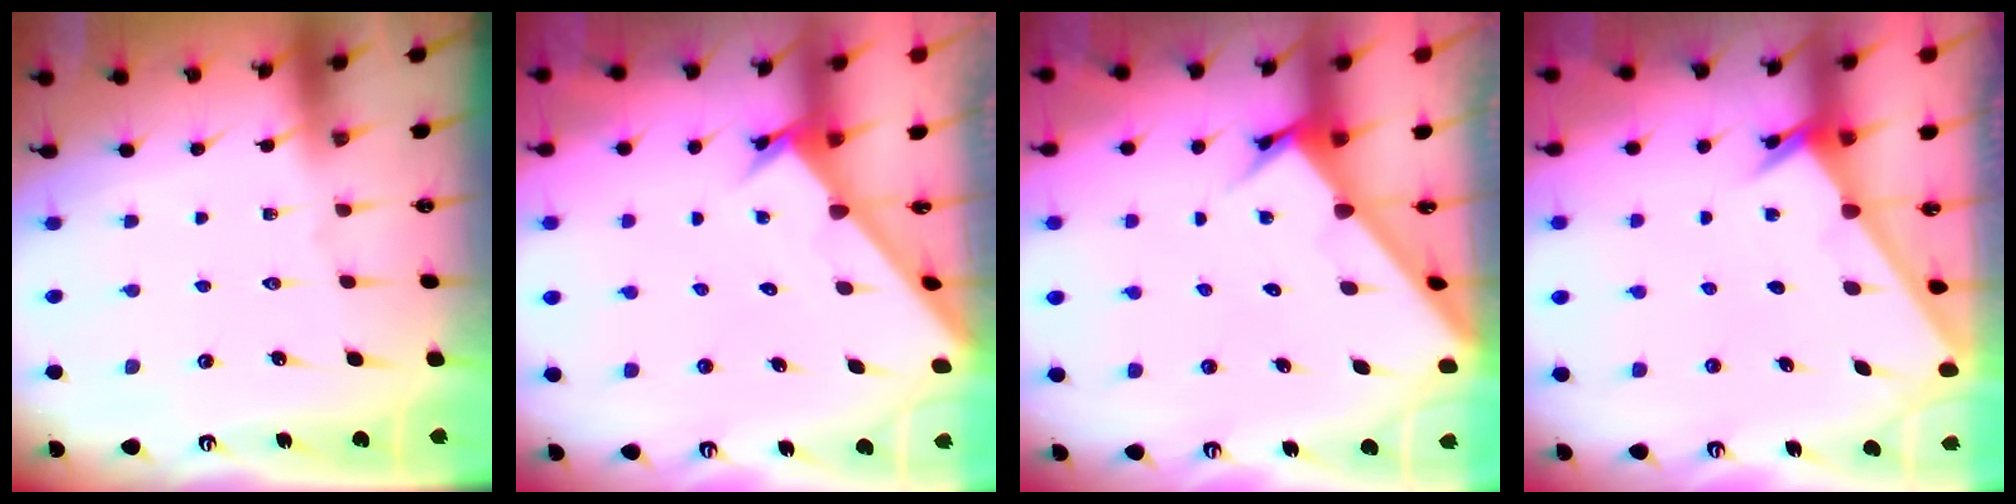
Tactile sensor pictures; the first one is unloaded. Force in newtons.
{"total": 2.7, "press": 2.6, "slide": 0.2}
{"total": 3.2, "press": 3.2, "slide": 0.2}
{"total": 2.6, "press": 2.6, "slide": 0.2}